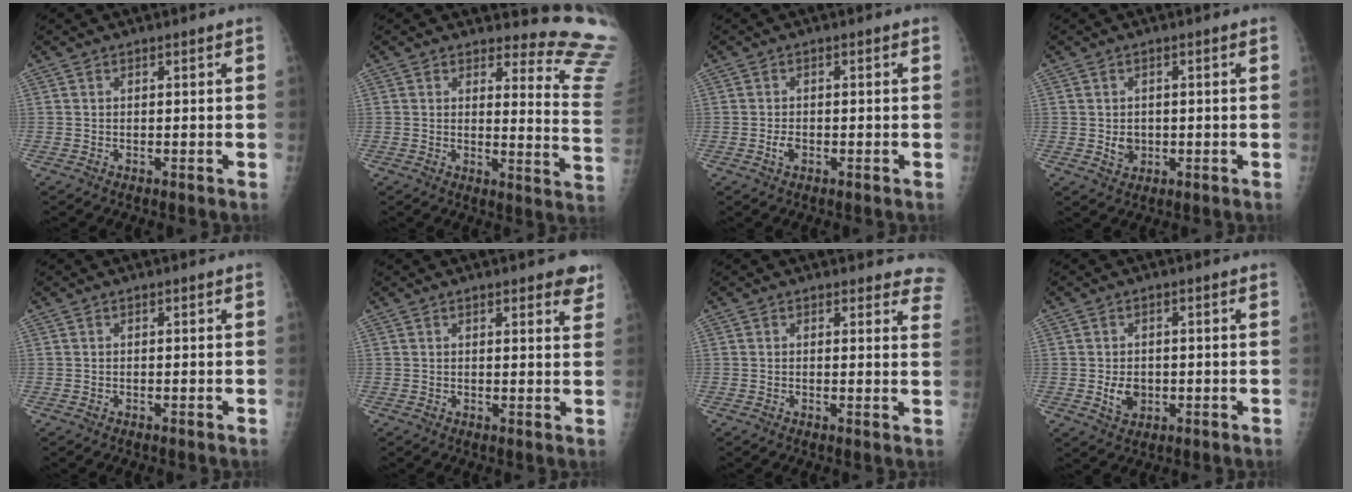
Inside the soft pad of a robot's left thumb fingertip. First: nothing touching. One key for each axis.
{"total": 15.1, "fx": 14.9, "fy": 2.3, "fz": 1.4, "tx": 0.033, "ty": -0.185, "tz": 0.126}
{"total": 1.9, "fx": -0.7, "fy": 1.2, "fz": 1.3, "tx": -0.025, "ty": 0.004, "tz": -0.014}
{"total": 3.0, "fx": -0.3, "fy": 2.6, "fz": 1.6, "tx": -0.011, "ty": 0.001, "tz": 0.002}
{"total": 0.0}
{"total": 5.3, "fx": 3.7, "fy": 1.7, "fz": 3.3, "tx": -0.014, "ty": -0.014, "tz": 0.038}
{"total": 8.0, "fx": 7.5, "fy": 2.6, "fz": 1.1, "tx": 0.041, "ty": -0.033, "tz": 0.045}
{"total": 4.2, "fx": -0.6, "fy": 3.2, "fz": 2.7, "tx": -0.033, "ty": -0.001, "tz": -0.004}